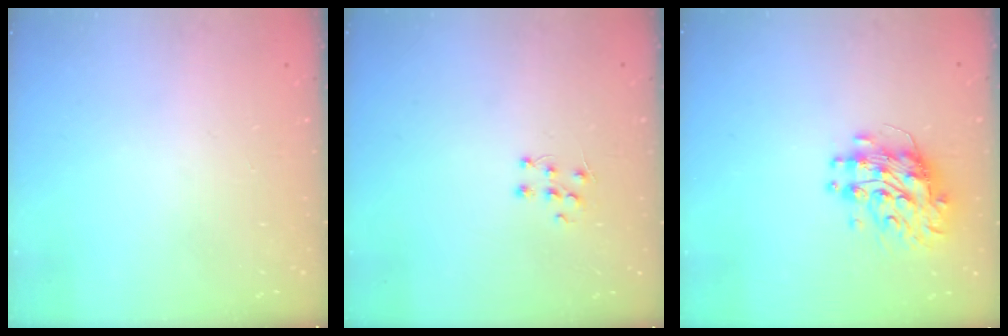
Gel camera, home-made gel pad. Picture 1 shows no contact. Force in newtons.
{"total": 4.9, "press": 4.9, "slide": 0.4}
{"total": 9.9, "press": 9.9, "slide": 0.9}